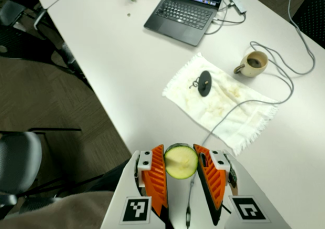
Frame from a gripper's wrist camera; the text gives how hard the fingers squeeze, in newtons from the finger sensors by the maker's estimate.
{"total": 8.9, "left": 8.5, "right": 9.3}